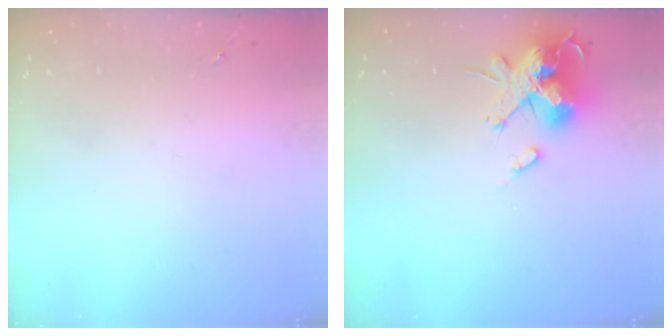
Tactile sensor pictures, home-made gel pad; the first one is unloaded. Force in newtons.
{"total": 18.5, "press": 18.5, "slide": 0.1}